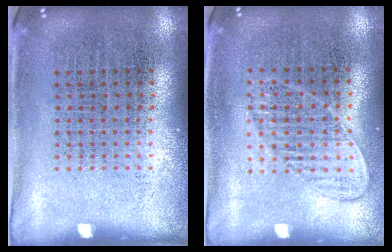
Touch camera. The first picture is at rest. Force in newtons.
{"total": 1.0, "press": 1.0, "slide": 0.3}